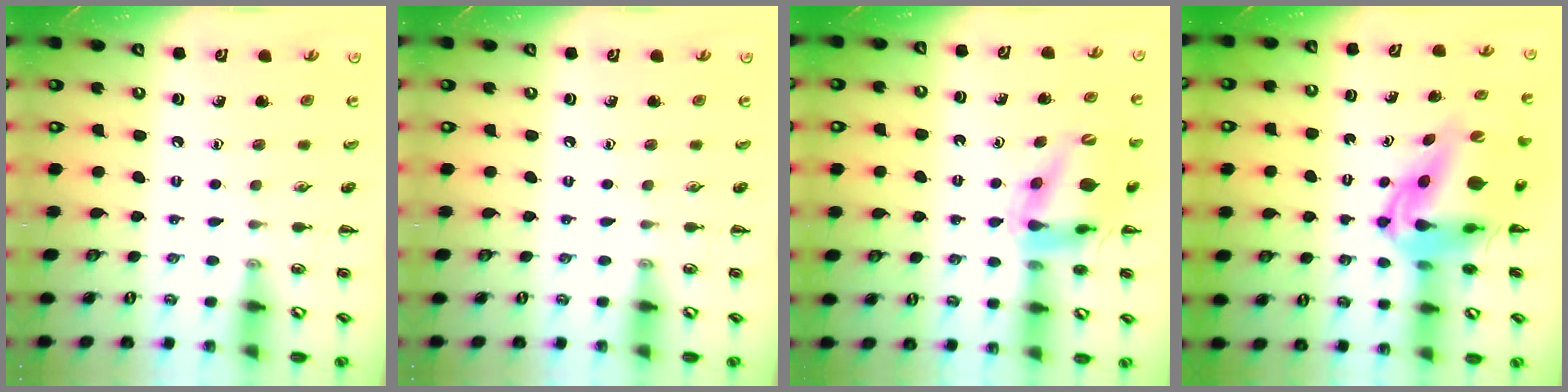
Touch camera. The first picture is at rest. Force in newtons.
{"total": 0.0}
{"total": 13.8, "press": 13.3, "slide": 3.7}
{"total": 11.3, "press": 10.7, "slide": 3.4}